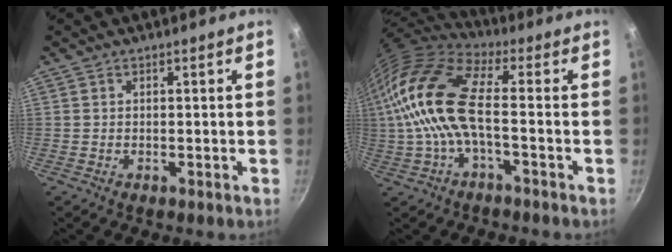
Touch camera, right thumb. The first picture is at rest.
{"total": 17.3, "force": [-0.5, 7.3, 15.6], "torque": [-0.326, 0.019, -0.023]}